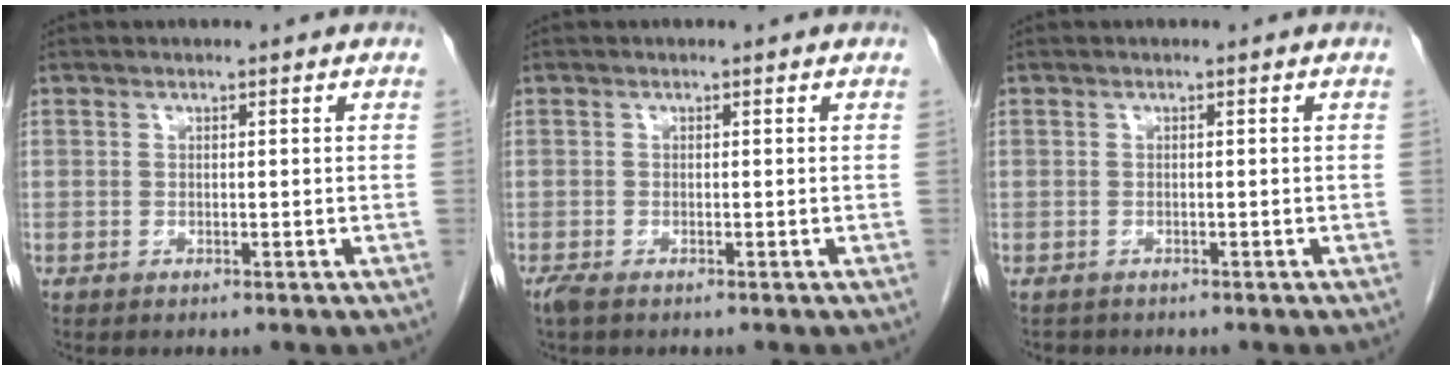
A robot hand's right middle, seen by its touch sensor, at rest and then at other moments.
{"total": 1.5, "force": [-1.1, 0.3, 0.9], "torque": [-0.026, -0.008, -0.022]}
{"total": 0.9, "force": [-0.8, 0.5, -0.1], "torque": [-0.008, 0.000, -0.014]}